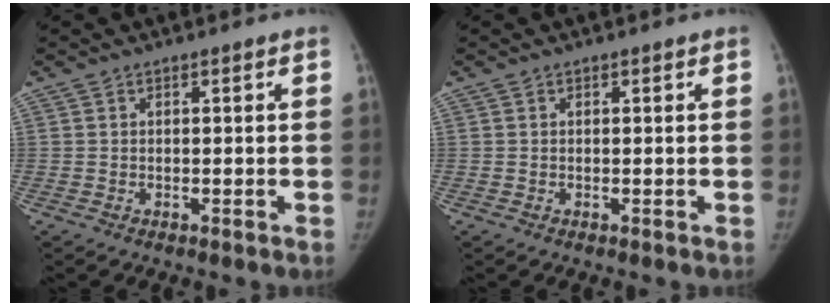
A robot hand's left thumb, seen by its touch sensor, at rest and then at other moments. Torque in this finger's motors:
{"motor_torque": [0.12, -0.01, -0.01, -0.24, 0.06]}